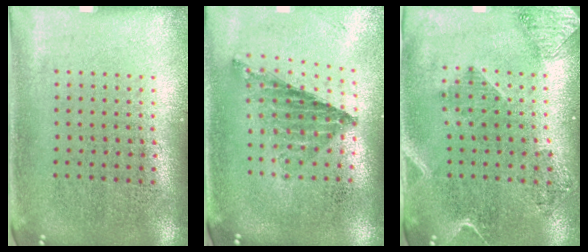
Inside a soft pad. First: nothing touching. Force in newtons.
{"total": 0.8, "press": 0.8, "slide": 0.1}
{"total": 1.9, "press": 1.6, "slide": 1.0}